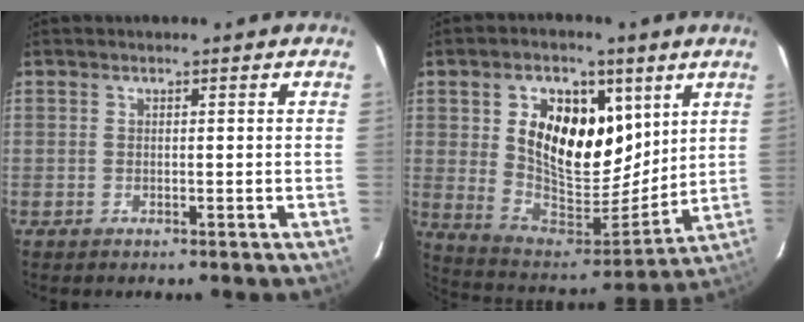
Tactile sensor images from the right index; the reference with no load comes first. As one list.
[{"total": 17.9, "force": [6.4, 11.1, 12.6], "torque": [-0.234, 0.000, 0.122]}]